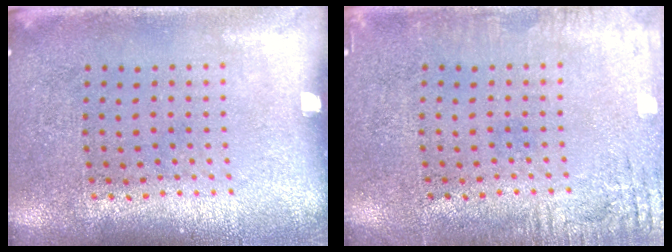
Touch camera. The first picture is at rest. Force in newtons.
{"total": 2.5, "press": 2.5, "slide": 0.2}